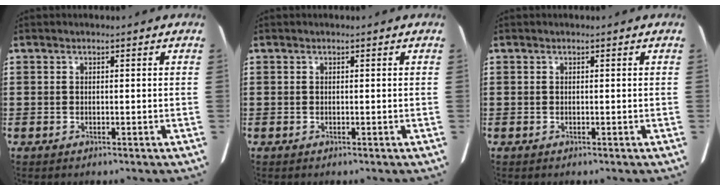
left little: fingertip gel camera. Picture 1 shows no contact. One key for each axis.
{"total": 0.0}
{"total": 0.0}